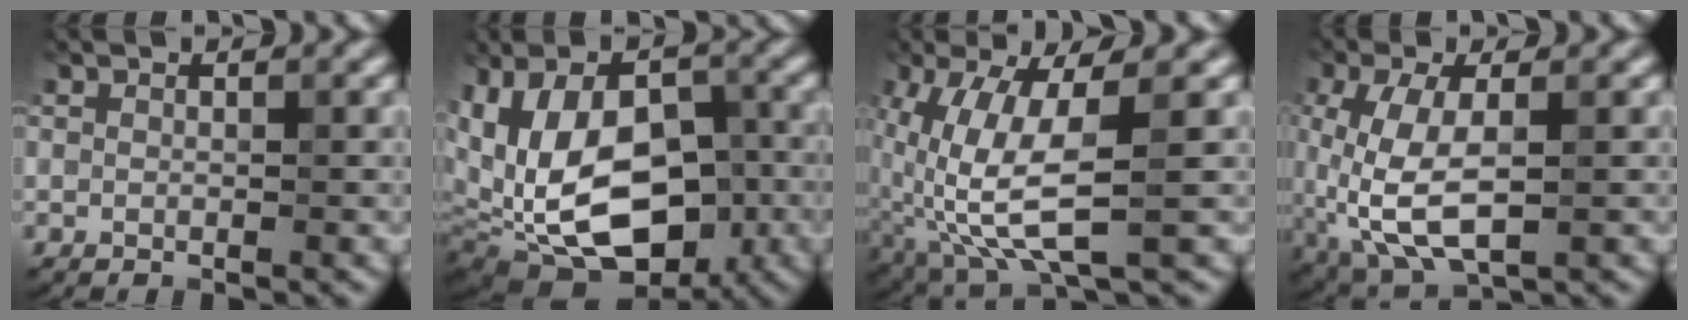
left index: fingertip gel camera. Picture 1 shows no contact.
{"total": 16.1, "force": [-3.4, 10.0, 12.1], "torque": [-0.186, -0.004, -0.042]}
{"total": 8.1, "force": [-0.9, 2.9, 7.5], "torque": [-0.178, -0.012, -0.013]}
{"total": 7.6, "force": [-1.4, 3.6, 6.6], "torque": [-0.165, -0.011, -0.024]}